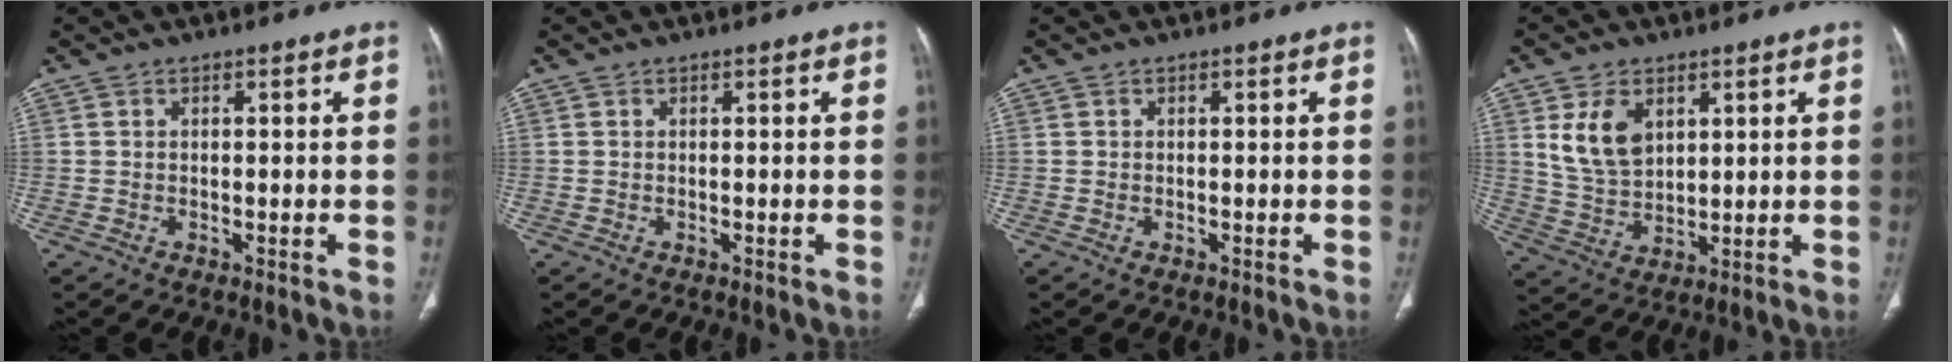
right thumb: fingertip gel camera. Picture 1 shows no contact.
{"total": 0.0}
{"total": 0.0}
{"total": 9.3, "force": [3.7, 6.1, 6.1], "torque": [-0.096, -0.016, 0.083]}